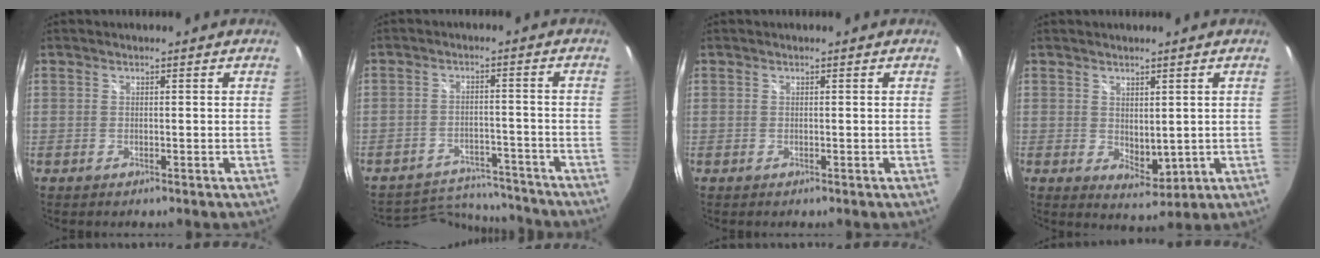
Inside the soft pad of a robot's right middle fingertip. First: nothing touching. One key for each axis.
{"total": 13.3, "fx": -12.5, "fy": 3.3, "fz": 2.8, "tx": -0.069, "ty": 0.020, "tz": -0.168}
{"total": 0.0}
{"total": 3.6, "fx": 1.3, "fy": 2.0, "fz": 2.7, "tx": -0.036, "ty": -0.012, "tz": 0.027}